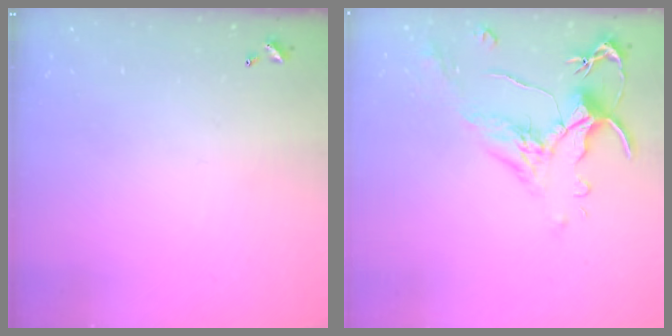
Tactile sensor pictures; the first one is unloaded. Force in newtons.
{"total": 1.5, "press": 1.0, "slide": 1.1}